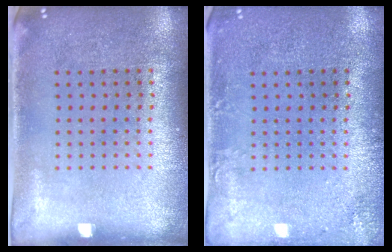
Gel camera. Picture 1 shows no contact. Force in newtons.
{"total": 1.6, "press": 1.6, "slide": 0.1}